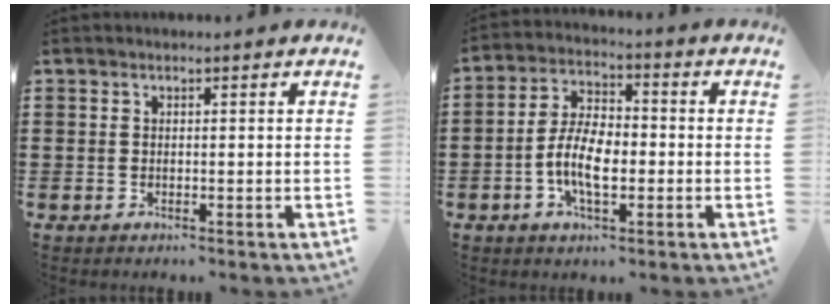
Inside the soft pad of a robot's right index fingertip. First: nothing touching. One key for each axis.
{"total": 7.7, "fx": -1.9, "fy": 3.7, "fz": 6.5, "tx": -0.146, "ty": 0.002, "tz": -0.042}